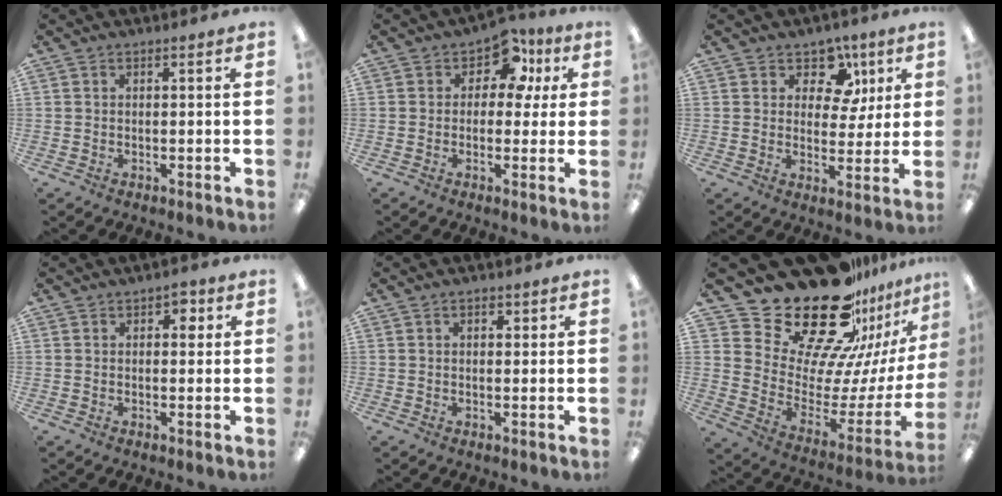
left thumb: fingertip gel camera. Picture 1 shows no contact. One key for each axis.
{"total": 9.4, "fx": 3.9, "fy": 6.3, "fz": 5.8, "tx": -0.077, "ty": -0.010, "tz": 0.067}
{"total": 9.2, "fx": 4.4, "fy": 6.9, "fz": 4.3, "tx": -0.061, "ty": -0.016, "tz": 0.080}
{"total": 2.7, "fx": 1.1, "fy": 1.7, "fz": 1.9, "tx": -0.015, "ty": -0.004, "tz": 0.013}
{"total": 1.6, "fx": 0.7, "fy": 1.1, "fz": 0.9, "tx": -0.010, "ty": 0.002, "tz": 0.010}
{"total": 29.4, "fx": 22.5, "fy": 13.8, "fz": 12.9, "tx": -0.206, "ty": -0.172, "tz": 0.418}